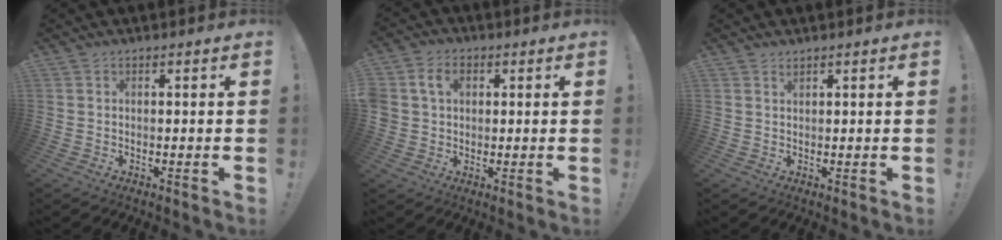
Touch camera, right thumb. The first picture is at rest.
{"total": 6.6, "force": [1.8, 5.1, 3.7], "torque": [-0.074, 0.013, 0.035]}
{"total": 0.9, "force": [0.8, 0.2, 0.3], "torque": [0.001, -0.003, 0.014]}